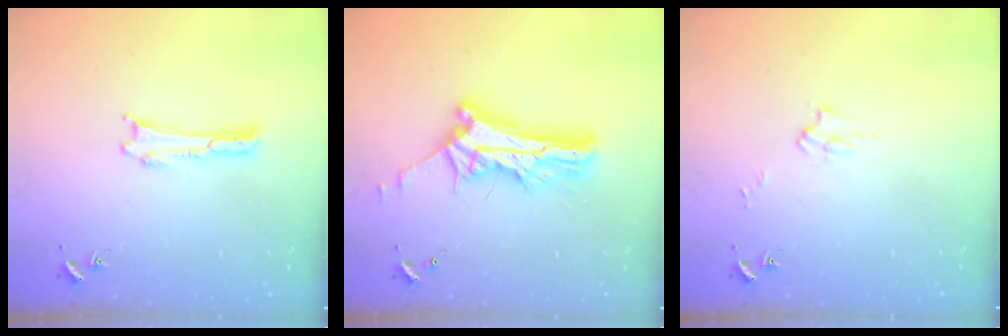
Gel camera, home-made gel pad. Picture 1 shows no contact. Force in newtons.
{"total": 11.0, "press": 11.0, "slide": 0.8}
{"total": 2.6, "press": 2.6, "slide": 0.3}